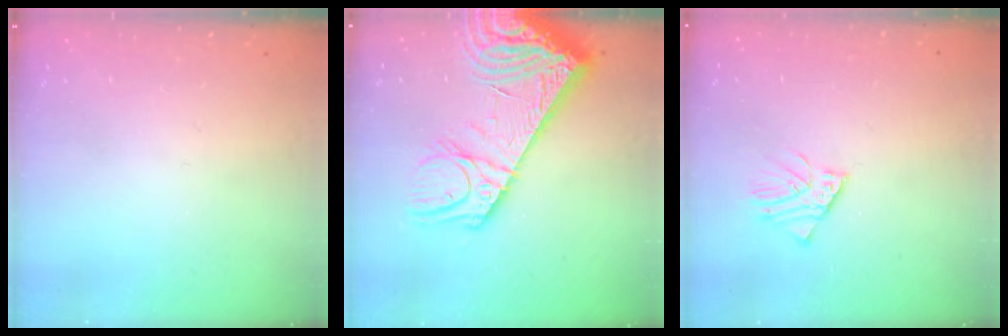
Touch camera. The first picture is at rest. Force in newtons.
{"total": 22.3, "press": 21.7, "slide": 4.9}
{"total": 2.2, "press": 2.2, "slide": 0.1}